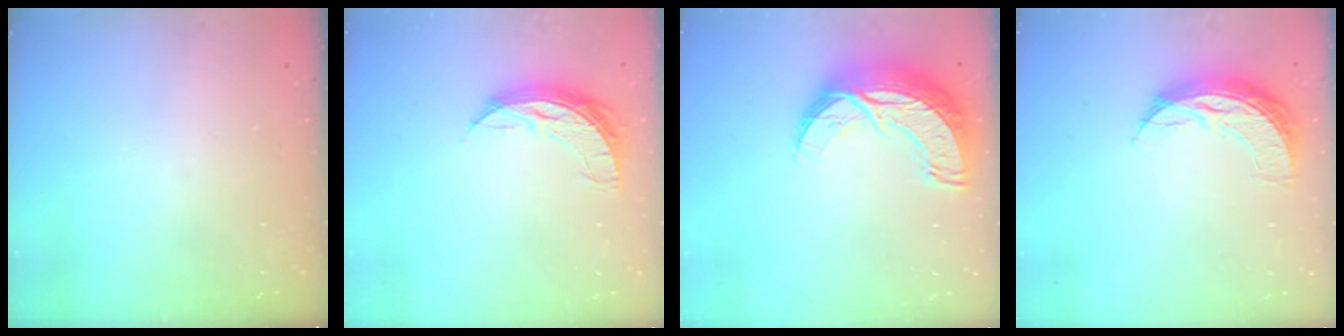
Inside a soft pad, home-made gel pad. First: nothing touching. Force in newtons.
{"total": 7.7, "press": 7.6, "slide": 0.6}
{"total": 15.0, "press": 14.9, "slide": 1.0}
{"total": 9.0, "press": 9.0, "slide": 0.6}